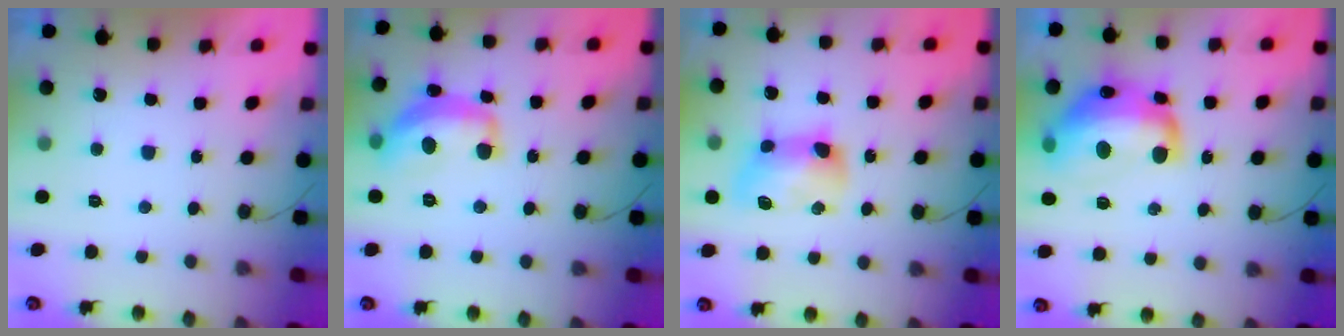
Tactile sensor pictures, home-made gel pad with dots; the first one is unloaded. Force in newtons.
{"total": 14.2, "press": 14.1, "slide": 1.0}
{"total": 9.6, "press": 9.5, "slide": 0.7}
{"total": 18.7, "press": 18.6, "slide": 1.7}